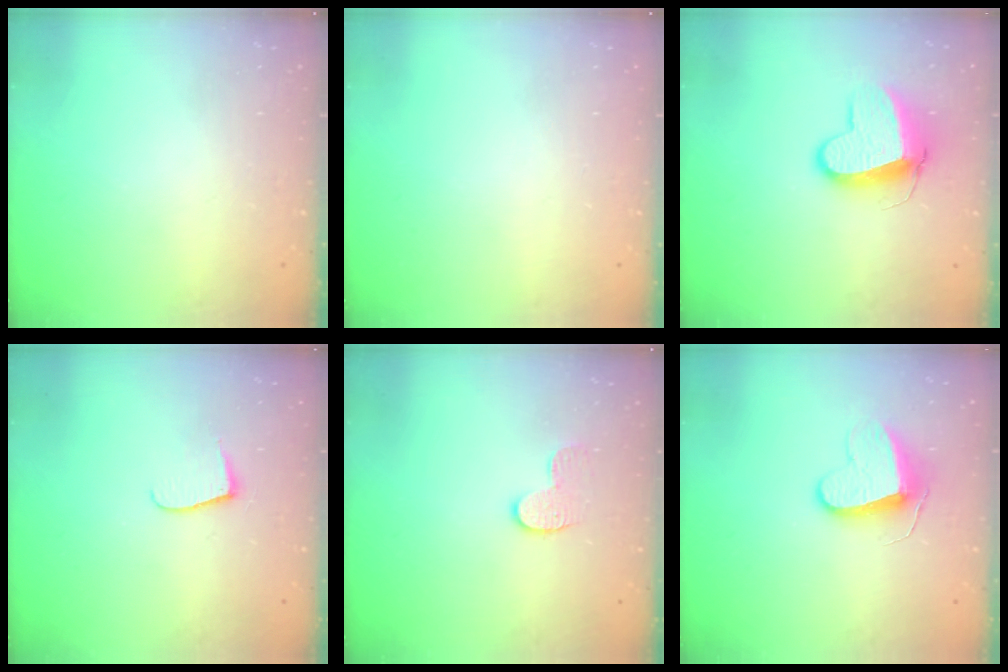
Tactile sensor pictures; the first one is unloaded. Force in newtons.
{"total": 0.0}
{"total": 10.9, "press": 10.8, "slide": 1.3}
{"total": 6.9, "press": 6.9, "slide": 0.7}
{"total": 8.1, "press": 8.1, "slide": 0.4}
{"total": 9.2, "press": 9.2, "slide": 0.3}